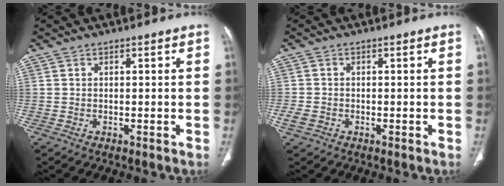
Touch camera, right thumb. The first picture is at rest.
{"total": 2.3, "force": [-0.9, 1.8, 1.1], "torque": [-0.027, 0.004, -0.015]}